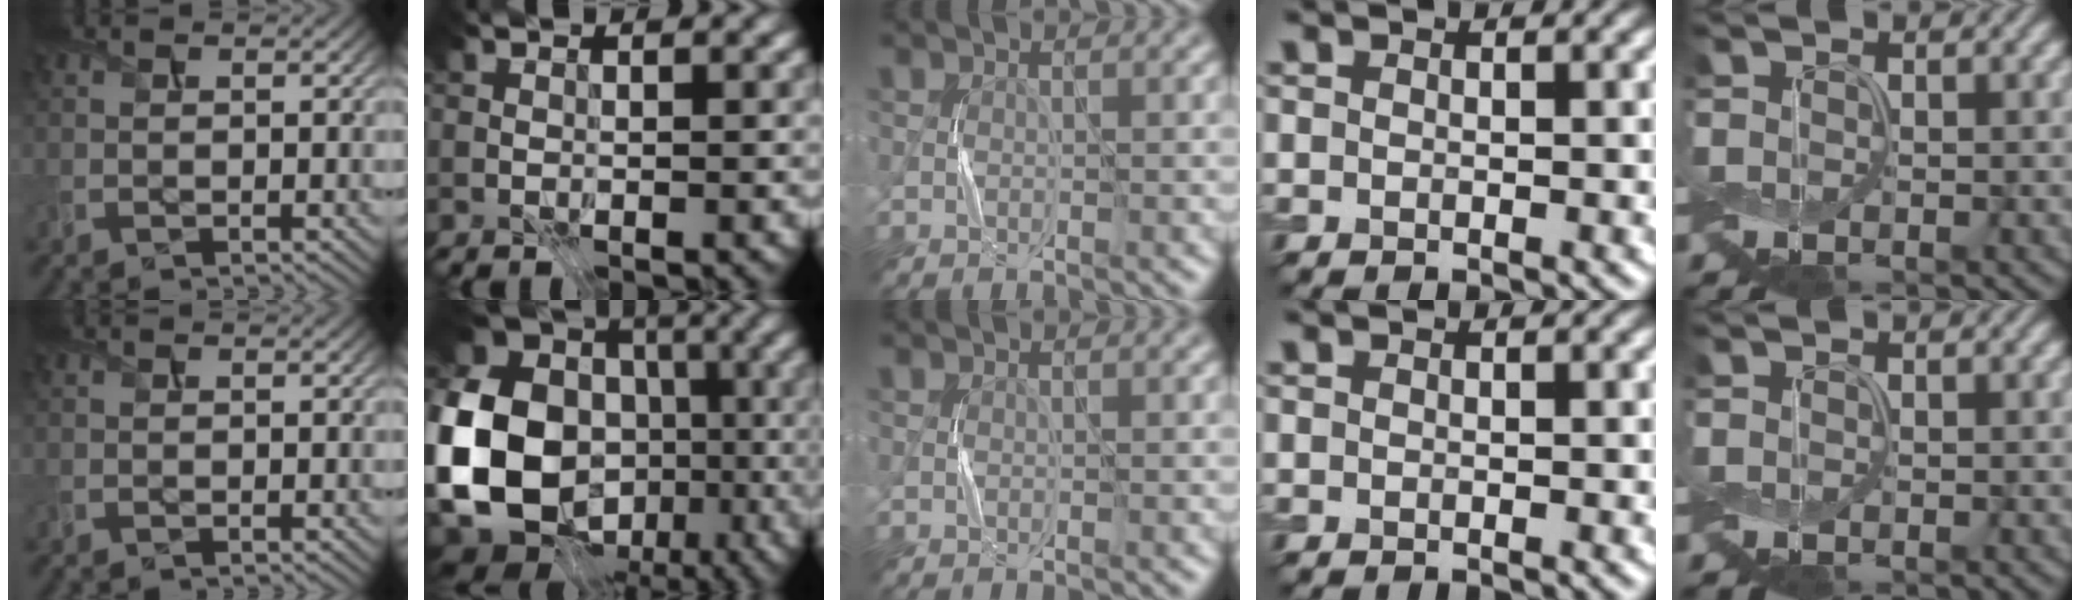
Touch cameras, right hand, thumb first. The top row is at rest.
{"index": {"total": 21.3, "force": [-3.0, 18.1, 10.8], "torque": [-0.240, -0.012, -0.084]}}